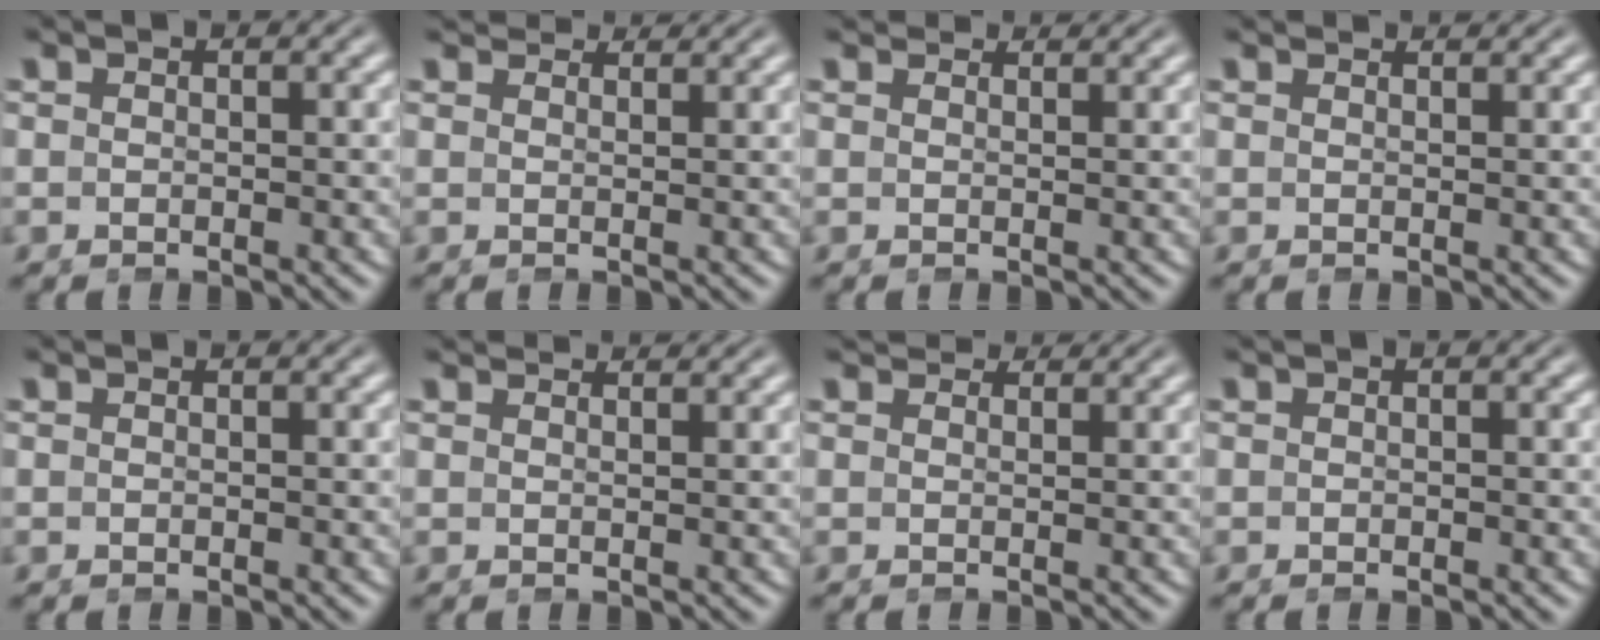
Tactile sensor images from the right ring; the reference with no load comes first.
{"total": 3.2, "force": [3.1, -0.4, 0.5], "torque": [0.002, 0.007, 0.052]}
{"total": 2.5, "force": [2.4, -0.4, 0.3], "torque": [0.005, 0.005, 0.041]}
{"total": 1.9, "force": [1.8, -0.7, 0.0], "torque": [0.011, 0.002, 0.032]}
{"total": 0.0}
{"total": 2.6, "force": [2.5, -0.7, 0.1], "torque": [0.008, 0.005, 0.044]}
{"total": 2.8, "force": [2.7, -0.2, 0.6], "torque": [0.003, 0.007, 0.044]}
{"total": 0.6, "force": [-0.4, 0.1, 0.5], "torque": [-0.010, 0.004, -0.008]}